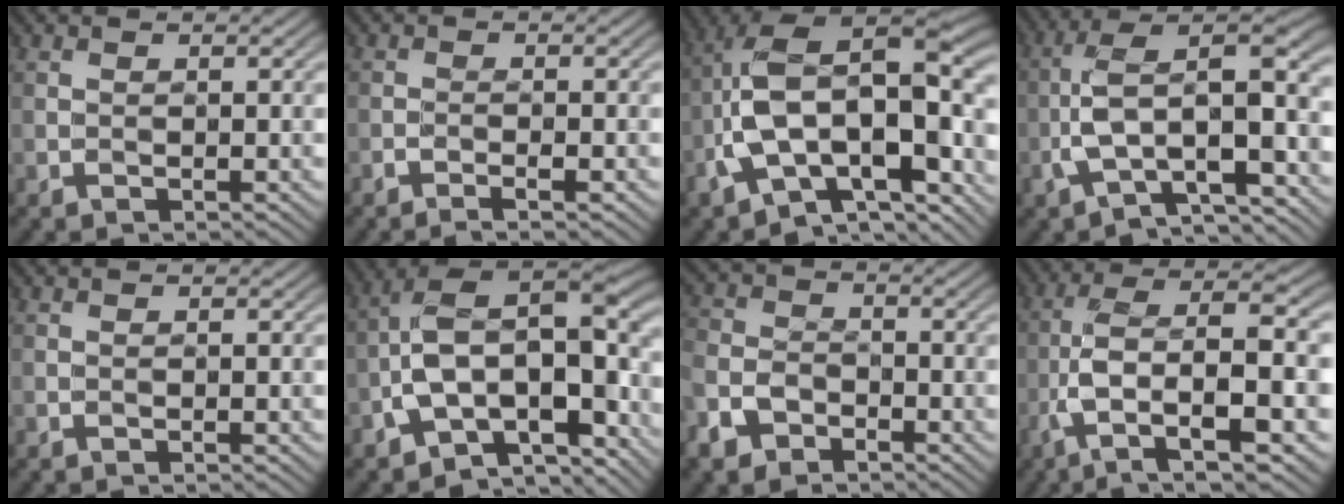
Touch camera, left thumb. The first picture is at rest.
{"total": 1.8, "force": [-1.5, -0.1, 1.0], "torque": [-0.023, 0.002, -0.025]}
{"total": 15.1, "force": [-4.8, 8.4, 11.6], "torque": [-0.198, -0.006, -0.077]}
{"total": 10.8, "force": [-3.3, 4.3, 9.3], "torque": [-0.167, 0.002, -0.058]}
{"total": 0.0}
{"total": 13.3, "force": [-4.8, 6.8, 10.4], "torque": [-0.174, 0.001, -0.079]}
{"total": 4.5, "force": [-3.4, 2.7, 1.3], "torque": [-0.039, -0.006, -0.078]}
{"total": 10.3, "force": [-2.5, 3.1, 9.5], "torque": [-0.187, 0.002, -0.044]}